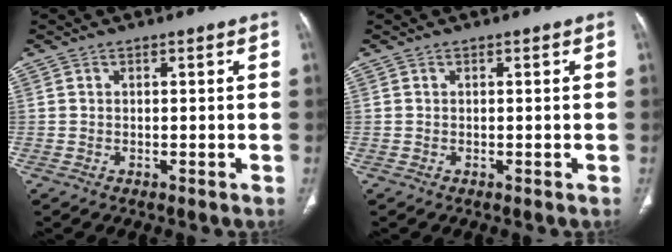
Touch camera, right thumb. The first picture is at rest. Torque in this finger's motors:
{"motor_torque": [0.00, 0.00, 0.15, 0.26, 0.03]}